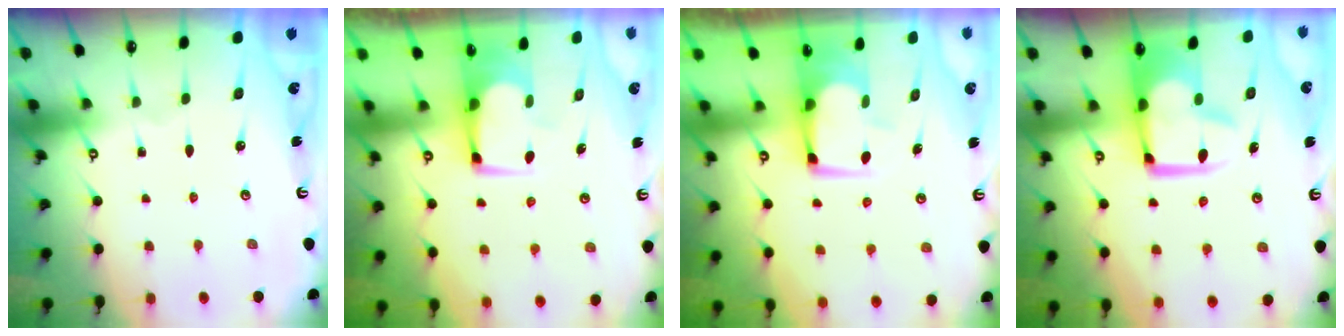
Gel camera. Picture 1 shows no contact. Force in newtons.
{"total": 2.9, "press": 2.9, "slide": 0.2}
{"total": 3.7, "press": 3.7, "slide": 0.3}
{"total": 3.7, "press": 3.4, "slide": 1.5}